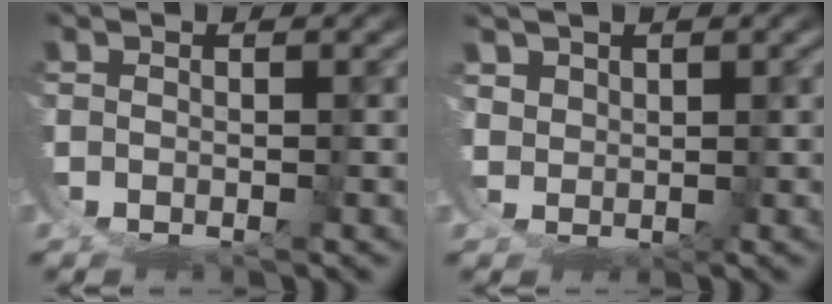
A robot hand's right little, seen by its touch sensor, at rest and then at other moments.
{"total": 1.9, "force": [1.7, 0.7, 0.6], "torque": [-0.018, -0.011, 0.047]}